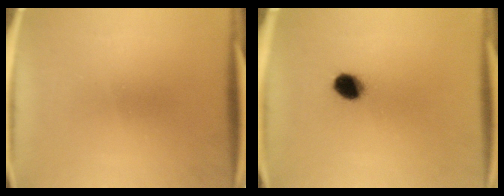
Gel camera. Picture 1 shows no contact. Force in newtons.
{"total": 5.5}